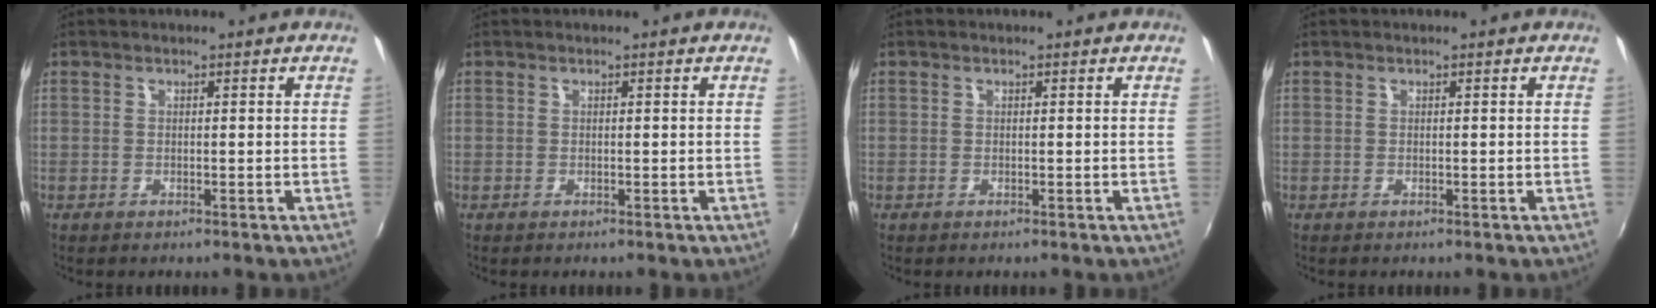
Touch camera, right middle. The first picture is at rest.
{"total": 0.0}
{"total": 0.0}
{"total": 0.0}